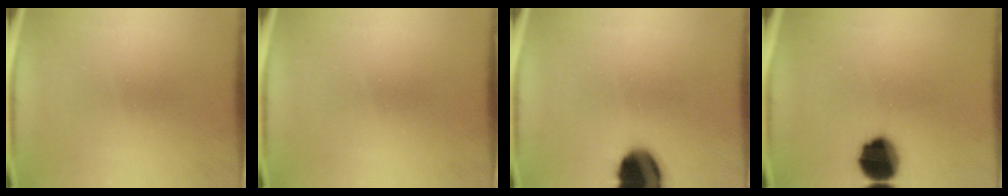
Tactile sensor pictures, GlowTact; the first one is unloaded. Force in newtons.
{"total": 0.0}
{"total": 14.1}
{"total": 11.6}